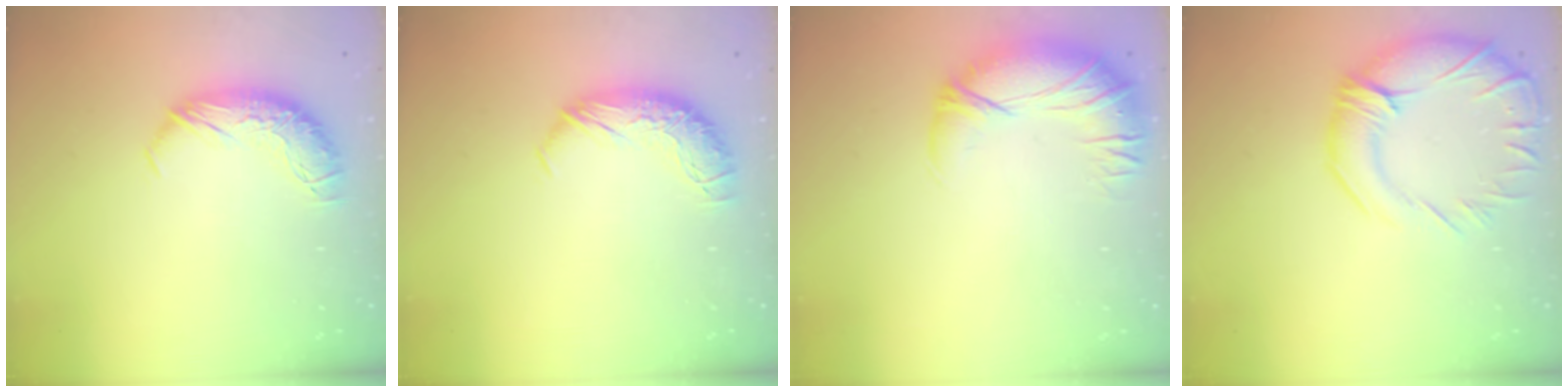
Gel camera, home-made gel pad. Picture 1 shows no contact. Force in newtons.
{"total": 0.0}
{"total": 3.0, "press": 0.1, "slide": 3.0}
{"total": 9.0, "press": 7.7, "slide": 4.6}